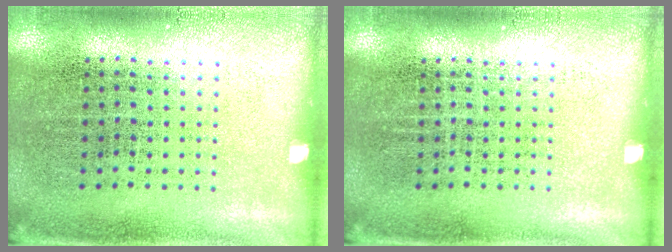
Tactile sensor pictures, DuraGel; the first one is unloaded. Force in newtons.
{"total": 0.0}